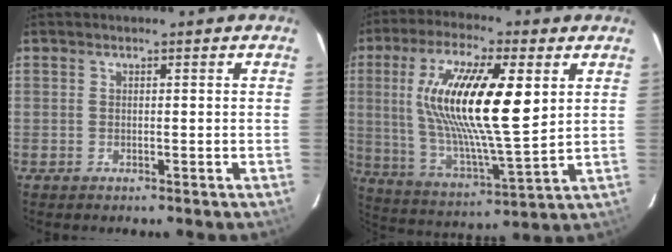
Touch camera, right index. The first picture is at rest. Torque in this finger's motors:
{"motor_torque": [1.41, 0.28, 1.05, 0.21]}